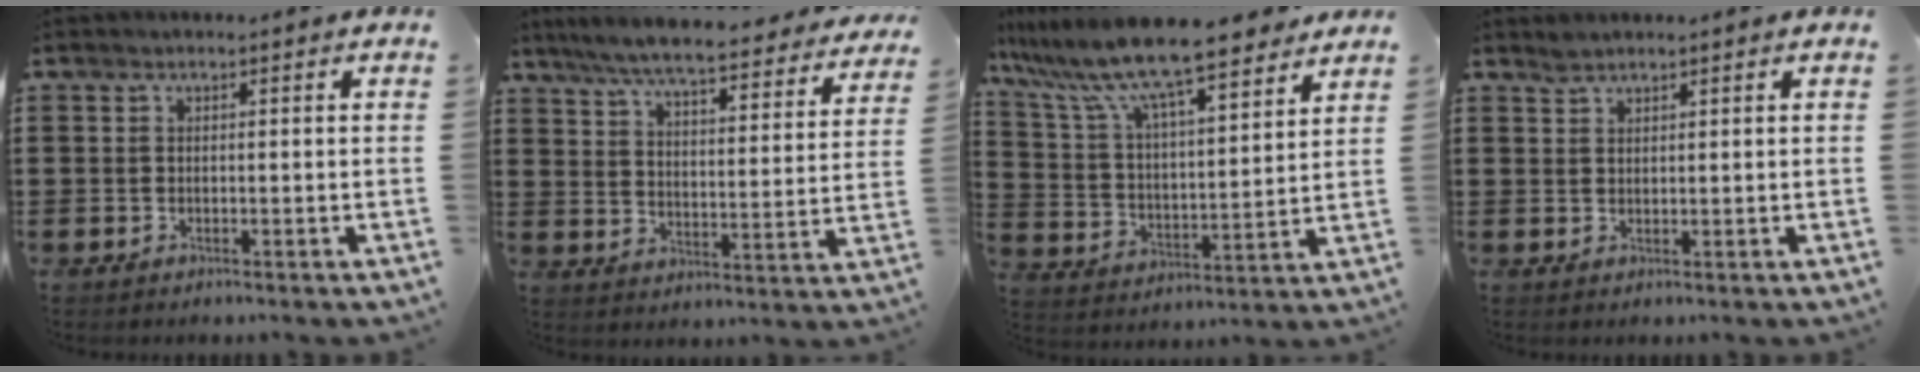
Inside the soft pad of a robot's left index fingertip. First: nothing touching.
{"total": 6.8, "force": [6.2, -0.2, 2.7], "torque": [-0.080, -0.043, 0.106]}
{"total": 10.8, "force": [9.5, 0.8, 5.2], "torque": [-0.140, -0.052, 0.159]}
{"total": 1.3, "force": [1.2, 0.3, 0.1], "torque": [-0.005, -0.001, 0.024]}